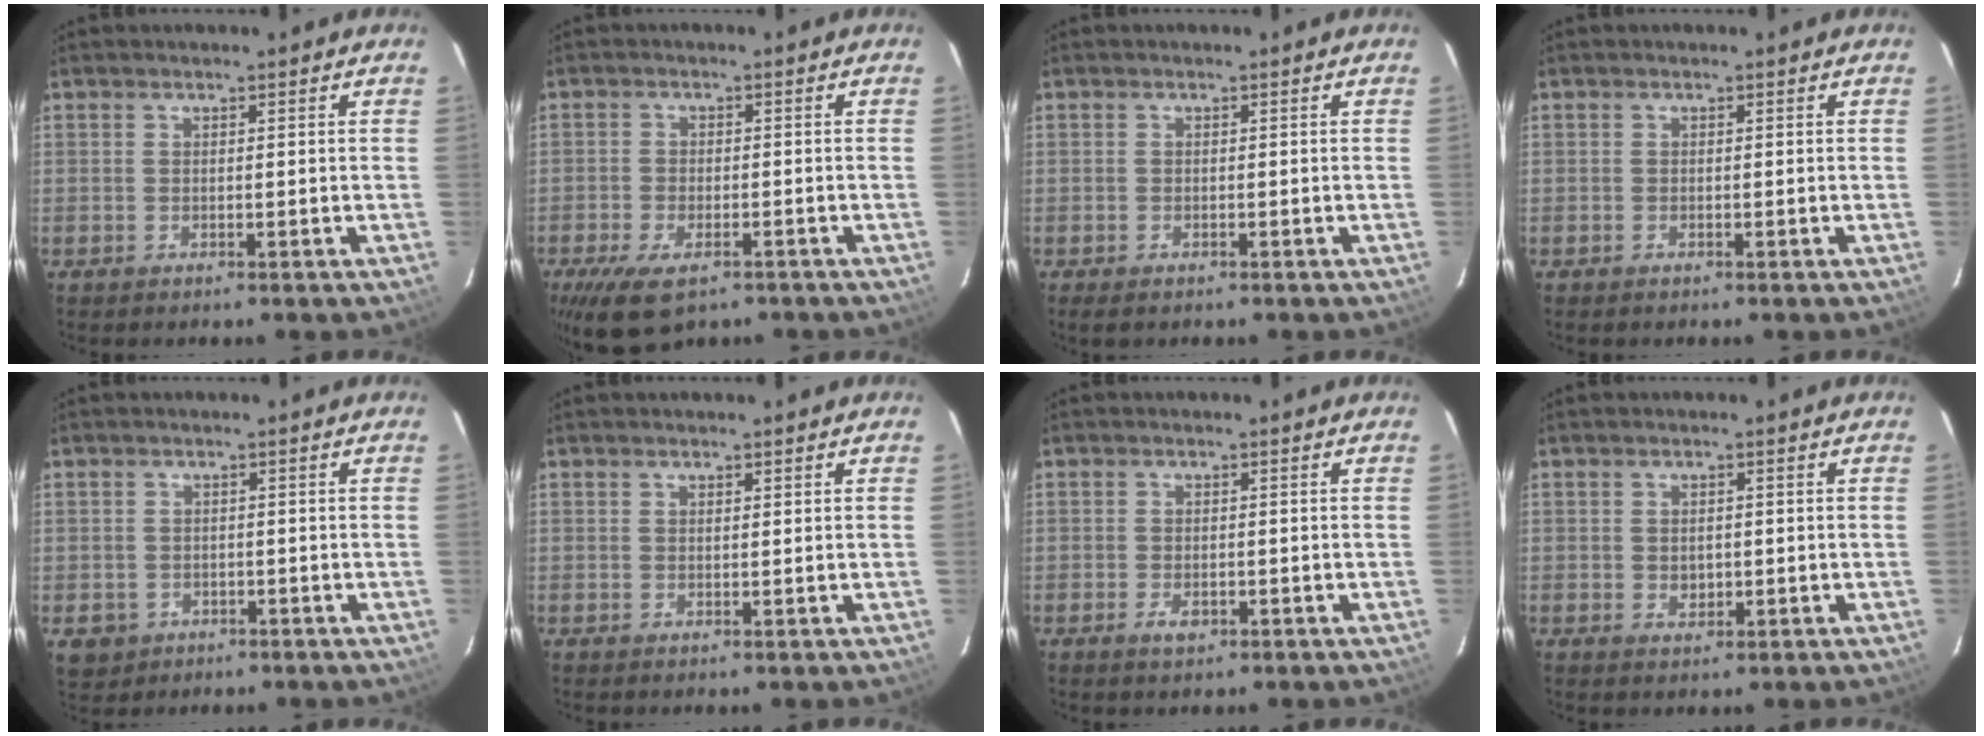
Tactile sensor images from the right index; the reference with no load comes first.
{"total": 9.3, "force": [-5.9, 4.4, 5.7], "torque": [-0.130, -0.023, -0.099]}
{"total": 1.7, "force": [-1.0, 0.9, 1.0], "torque": [-0.019, -0.005, -0.016]}
{"total": 0.0}
{"total": 4.6, "force": [-1.4, 4.2, 1.1], "torque": [-0.027, 0.006, -0.010]}
{"total": 0.5, "force": [0.4, 0.2, 0.3], "torque": [-0.005, 0.001, 0.007]}
{"total": 2.4, "force": [-1.1, 1.3, 1.6], "torque": [-0.032, -0.002, -0.018]}
{"total": 2.4, "force": [-0.3, 1.9, 1.3], "torque": [-0.021, 0.000, -0.001]}